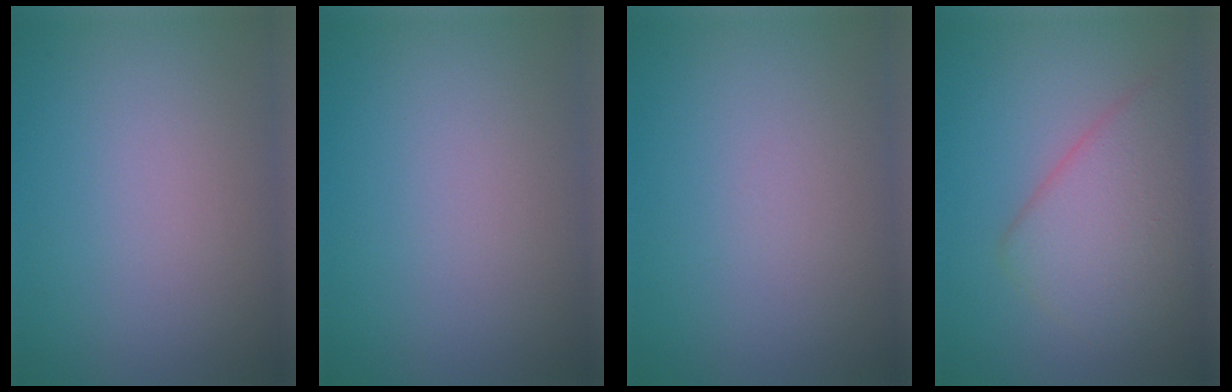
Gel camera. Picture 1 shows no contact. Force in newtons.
{"total": 0.0}
{"total": 0.0}
{"total": 5.2, "press": 5.2, "slide": 0.5}